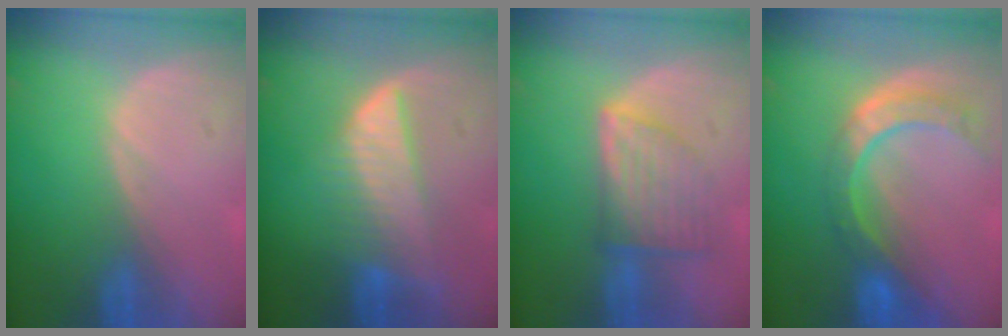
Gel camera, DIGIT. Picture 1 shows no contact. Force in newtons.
{"total": 7.1, "press": 6.8, "slide": 2.2}
{"total": 7.3, "press": 6.6, "slide": 3.2}
{"total": 8.6, "press": 7.2, "slide": 4.8}